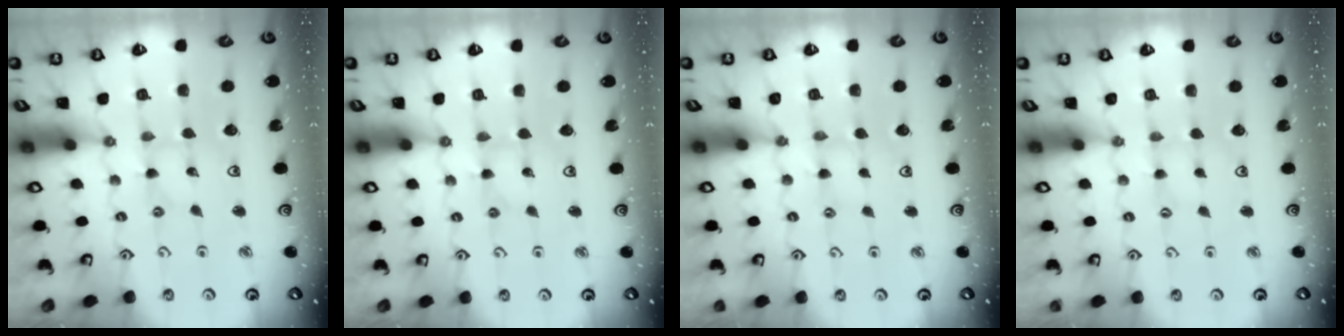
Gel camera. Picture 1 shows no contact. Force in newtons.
{"total": 0.8, "press": 0.8, "slide": 0.1}
{"total": 2.1, "press": 2.1, "slide": 0.4}
{"total": 0.0}